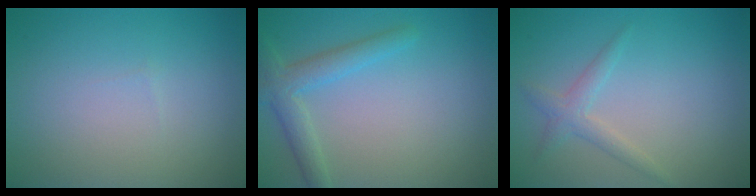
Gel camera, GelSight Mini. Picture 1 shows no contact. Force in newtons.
{"total": 2.9, "press": 2.9, "slide": 0.2}
{"total": 1.8, "press": 1.8, "slide": 0.1}